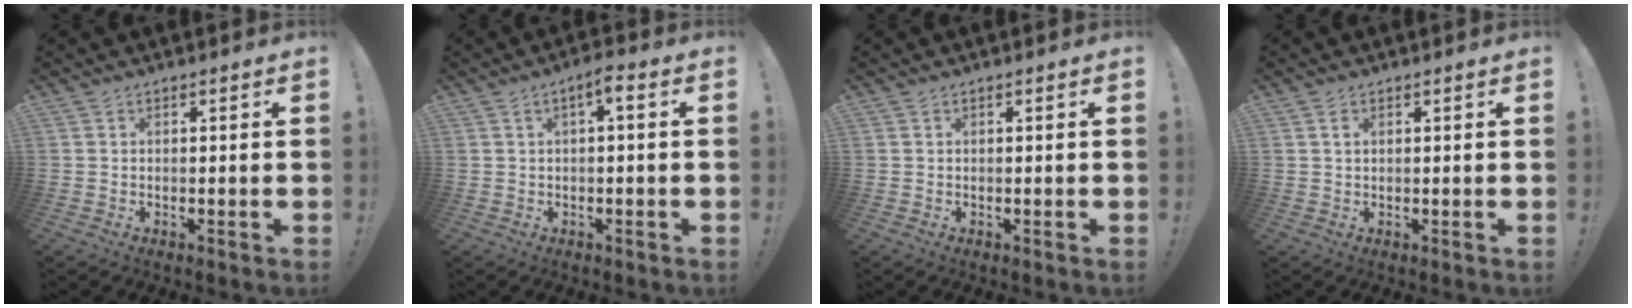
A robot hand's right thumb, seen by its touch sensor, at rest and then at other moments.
{"total": 3.1, "force": [0.0, 0.6, 3.1], "torque": [-0.058, 0.008, -0.004]}
{"total": 0.0}
{"total": 1.4, "force": [0.7, 0.6, 1.1], "torque": [-0.021, 0.001, 0.011]}